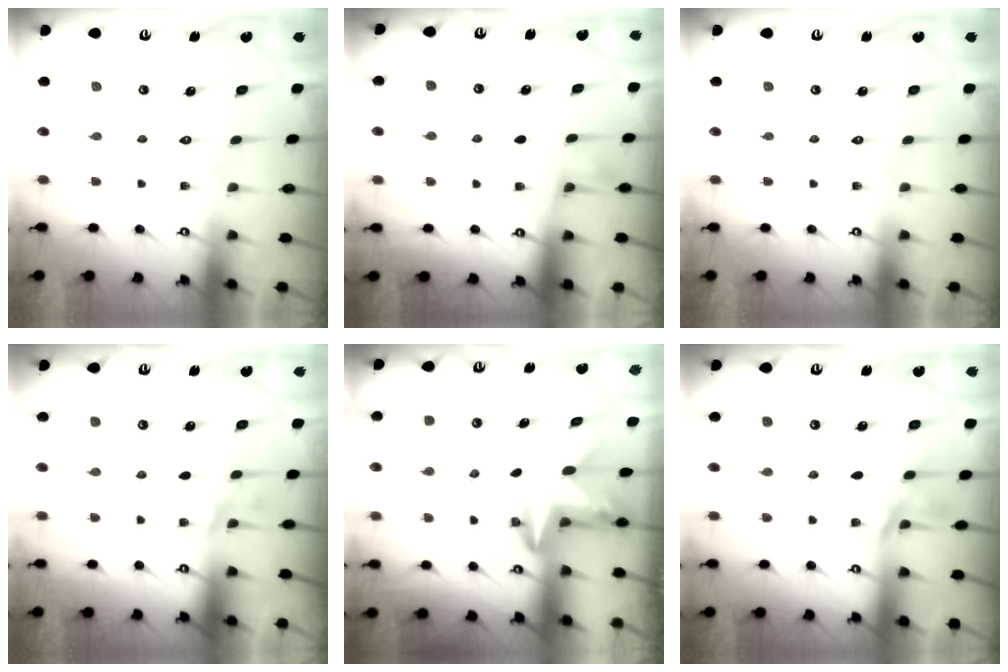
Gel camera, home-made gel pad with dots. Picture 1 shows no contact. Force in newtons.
{"total": 2.7, "press": 2.5, "slide": 1.2}
{"total": 0.0}
{"total": 2.7, "press": 2.4, "slide": 1.4}
{"total": 3.2, "press": 3.2, "slide": 0.1}
{"total": 2.9, "press": 2.8, "slide": 0.4}